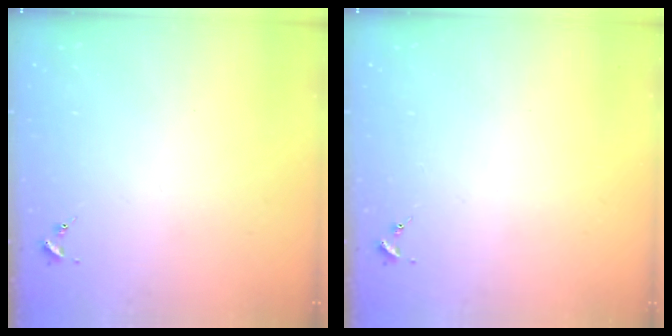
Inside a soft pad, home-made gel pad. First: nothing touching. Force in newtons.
{"total": 0.0}